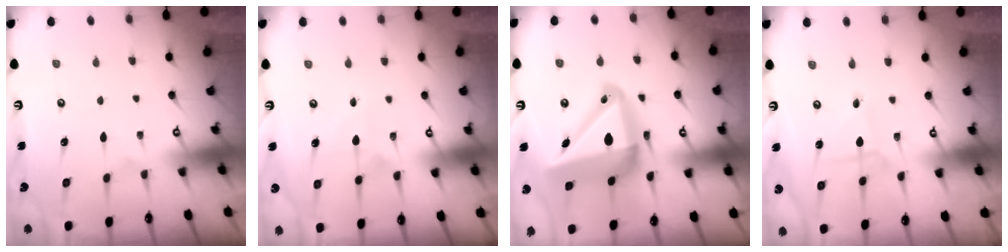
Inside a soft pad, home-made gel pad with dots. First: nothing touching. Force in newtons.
{"total": 4.6, "press": 4.5, "slide": 0.8}
{"total": 19.5, "press": 19.3, "slide": 2.6}
{"total": 2.2, "press": 2.2, "slide": 0.2}